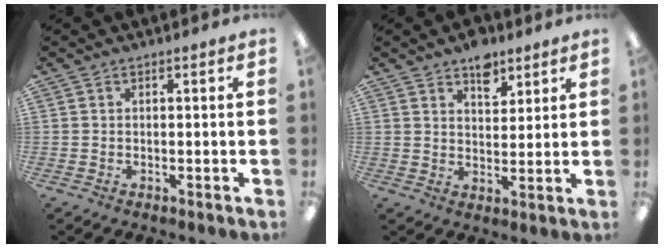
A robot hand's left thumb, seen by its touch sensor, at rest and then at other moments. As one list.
[{"total": 7.1, "force": [5.0, 4.1, 3.0], "torque": [-0.026, -0.025, 0.085]}]